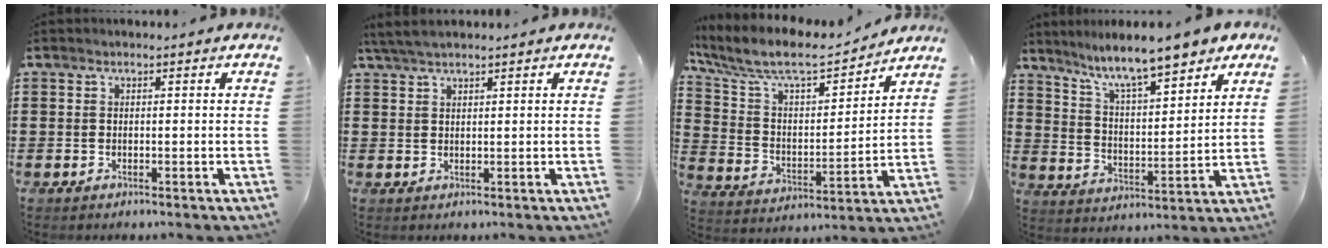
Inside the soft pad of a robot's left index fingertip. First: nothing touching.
{"total": 2.6, "force": [2.1, 0.5, 1.5], "torque": [-0.033, 0.005, 0.041]}
{"total": 8.9, "force": [7.7, 2.0, 3.9], "torque": [-0.111, -0.049, 0.129]}
{"total": 8.6, "force": [7.3, 0.9, 4.5], "torque": [-0.107, -0.038, 0.120]}